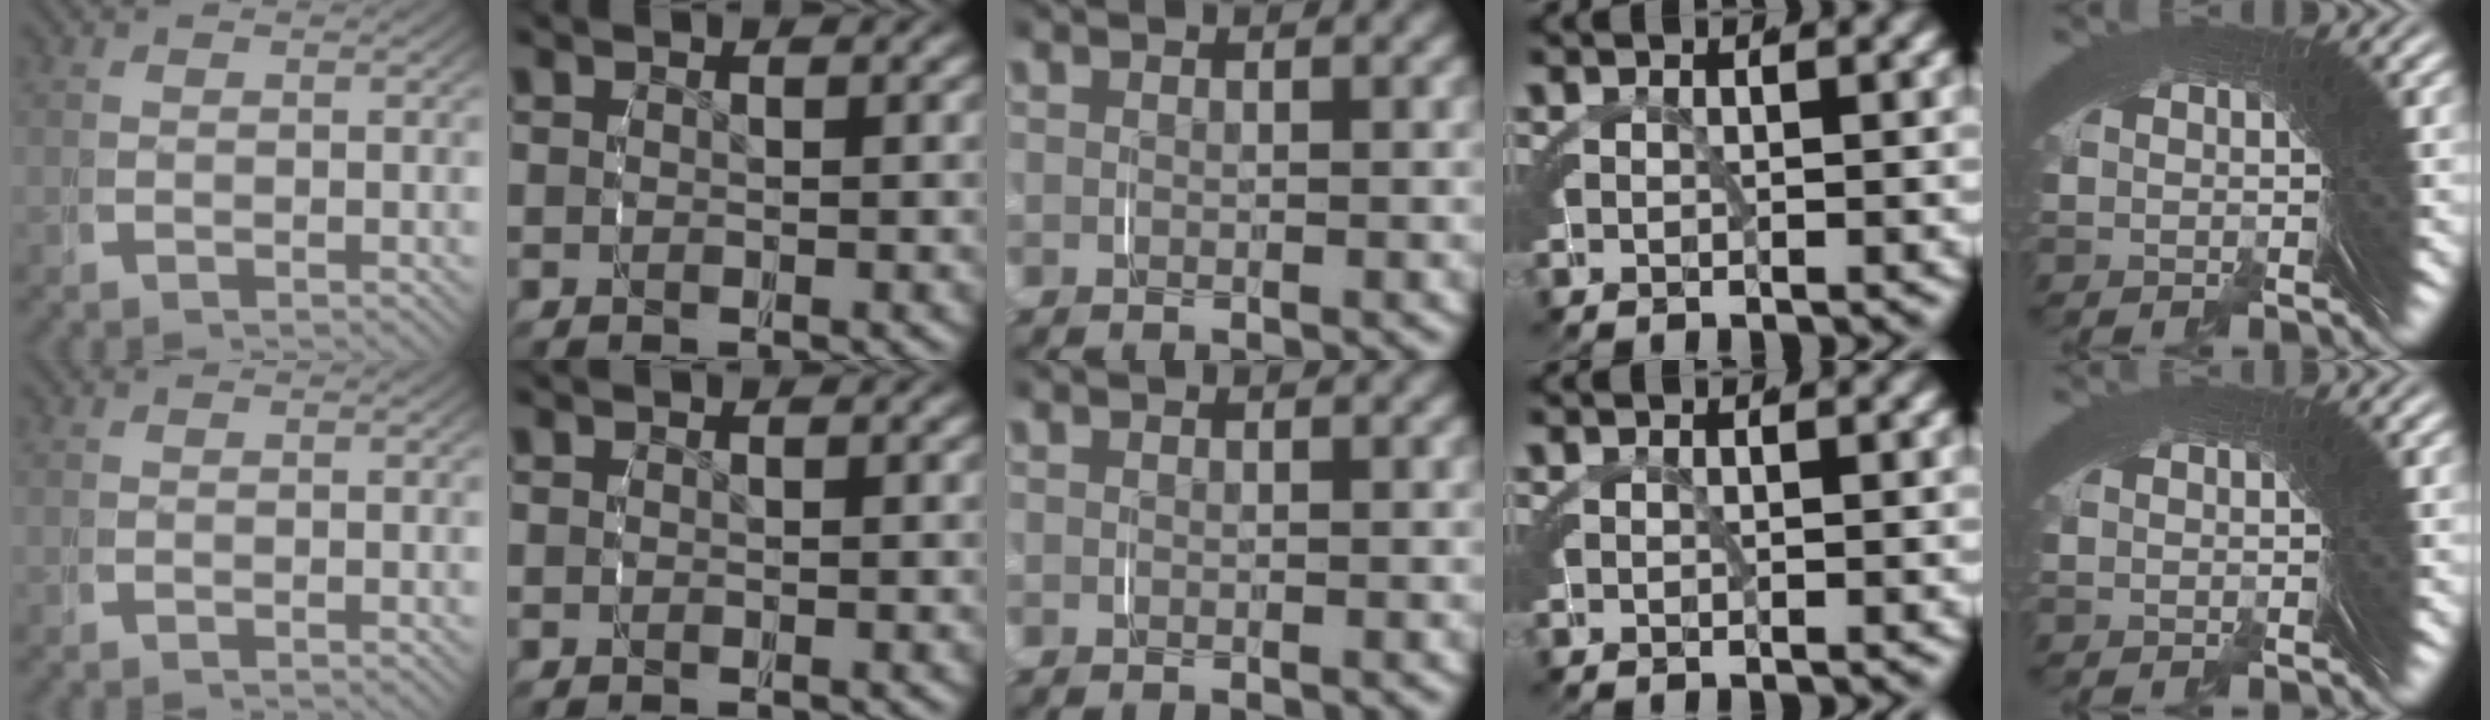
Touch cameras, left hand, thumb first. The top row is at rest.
{}